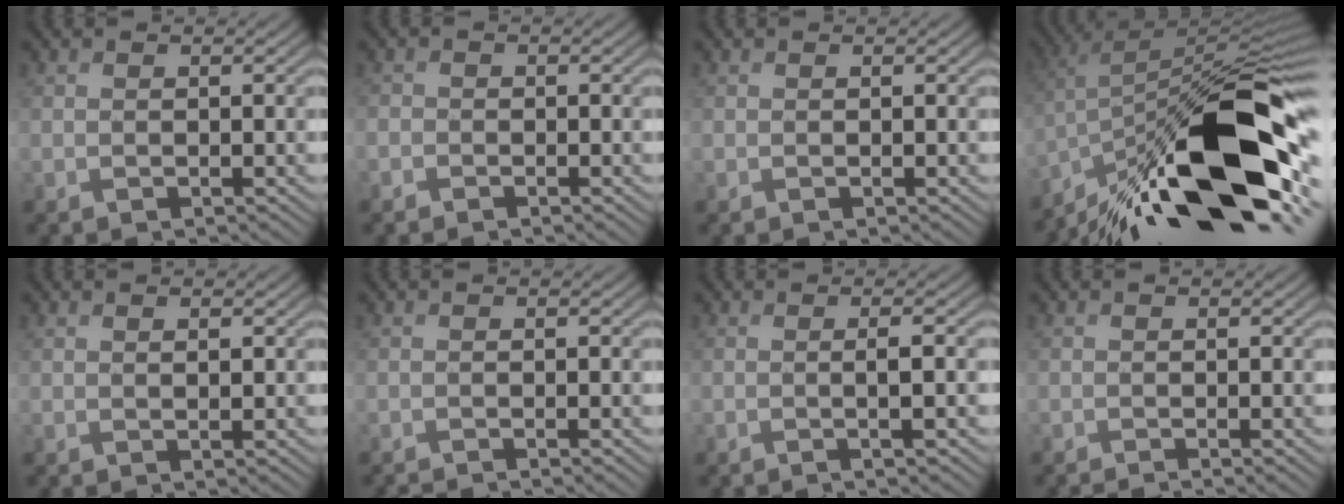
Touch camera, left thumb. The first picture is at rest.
{"total": 1.3, "force": [-0.9, 1.0, 0.2], "torque": [-0.003, -0.001, -0.023]}
{"total": 0.0}
{"total": 19.4, "force": [-11.3, 6.3, 14.5], "torque": [-0.263, -0.021, -0.185]}
{"total": 1.0, "force": [0.6, 0.2, 0.8], "torque": [-0.017, 0.000, 0.012]}
{"total": 1.1, "force": [-0.9, 0.1, 0.5], "torque": [-0.004, -0.005, -0.021]}
{"total": 2.3, "force": [-0.1, 0.3, 2.3], "torque": [-0.042, 0.004, -0.012]}
{"total": 1.5, "force": [-0.9, 0.3, 1.2], "torque": [-0.012, -0.005, -0.019]}